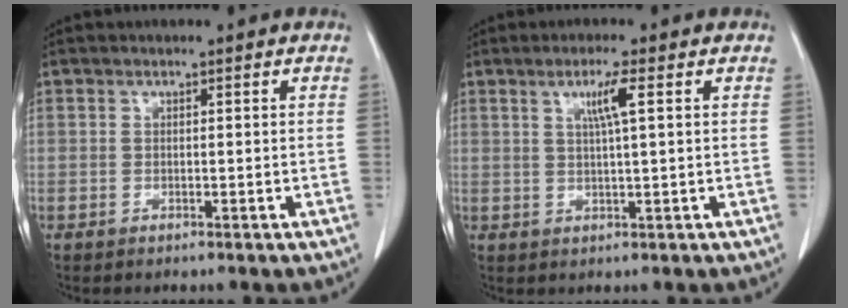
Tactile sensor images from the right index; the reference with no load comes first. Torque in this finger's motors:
{"motor_torque": [0.46, 0.09, 0.11, 0.07]}